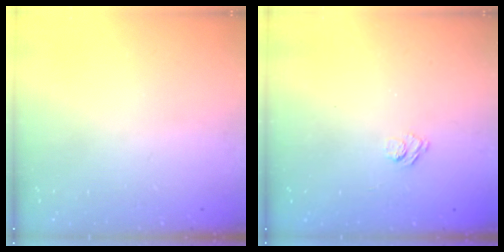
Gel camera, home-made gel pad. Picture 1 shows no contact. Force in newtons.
{"total": 3.1, "press": 2.8, "slide": 1.3}